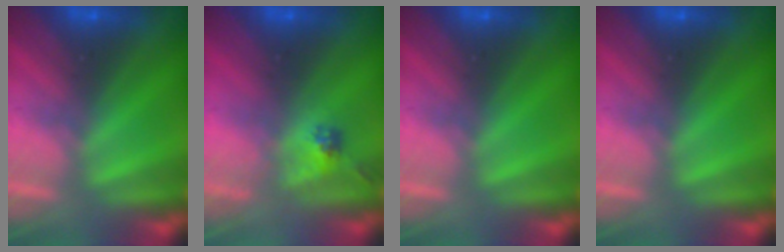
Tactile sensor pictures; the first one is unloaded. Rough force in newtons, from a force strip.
{"total": 2.3}
{"total": 0.0}
{"total": 0.0}